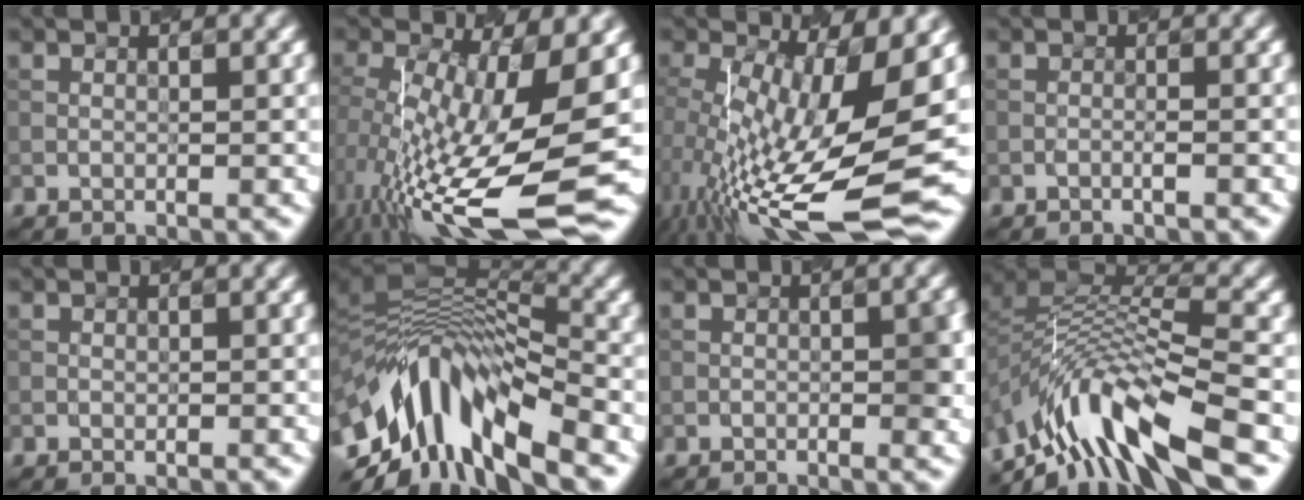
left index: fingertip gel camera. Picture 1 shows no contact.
{"total": 15.2, "force": [-3.8, 4.7, 14.0], "torque": [-0.264, -0.020, -0.063]}
{"total": 15.2, "force": [-2.2, 4.9, 14.2], "torque": [-0.256, -0.021, -0.033]}
{"total": 0.6, "force": [-0.4, 0.1, 0.4], "torque": [-0.003, 0.005, -0.012]}
{"total": 0.0}
{"total": 12.3, "force": [-4.5, 5.0, 10.4], "torque": [-0.180, 0.023, -0.075]}
{"total": 2.4, "force": [-0.6, 0.9, 2.1], "torque": [-0.026, 0.003, -0.010]}
{"total": 10.3, "force": [-6.1, 3.4, 7.6], "torque": [-0.136, 0.012, -0.116]}